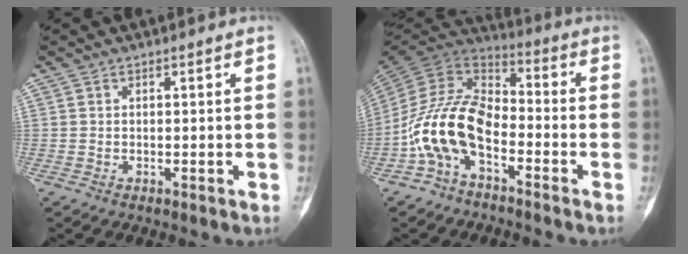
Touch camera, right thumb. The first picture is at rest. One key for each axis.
{"total": 14.1, "fx": -5.4, "fy": 8.2, "fz": 10.1, "tx": -0.192, "ty": 0.065, "tz": -0.116}